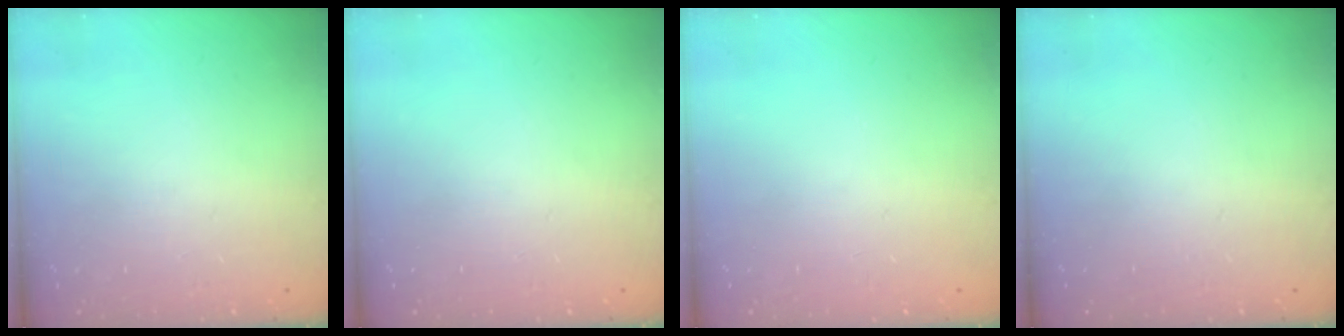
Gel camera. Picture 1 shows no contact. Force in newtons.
{"total": 0.0}
{"total": 0.0}
{"total": 0.0}